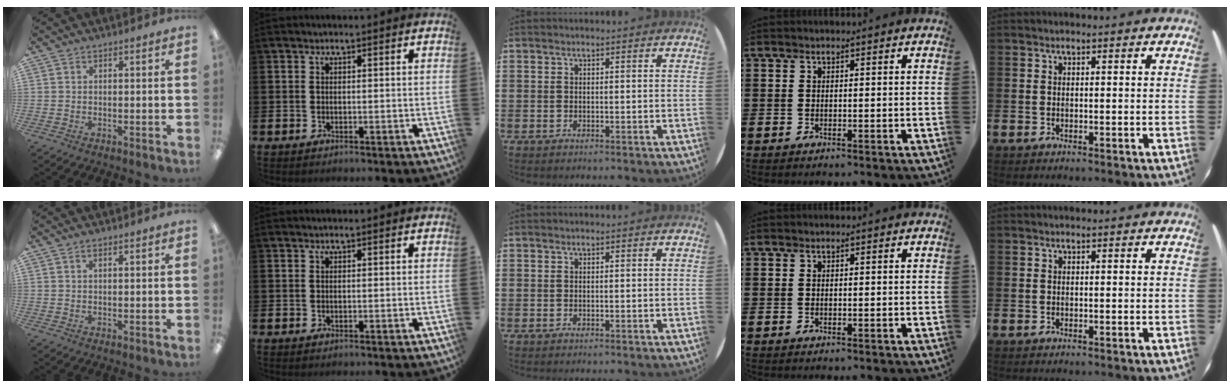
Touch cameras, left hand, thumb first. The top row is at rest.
{"thumb": {"total": 1.0, "force": [0.5, 0.4, 0.8], "torque": [-0.008, -0.001, 0.007]}}